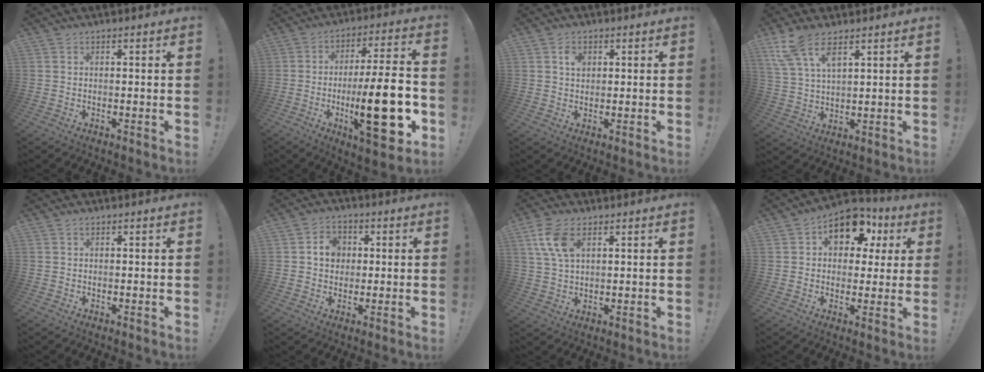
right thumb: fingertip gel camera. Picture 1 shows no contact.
{"total": 23.7, "force": [-5.3, 6.5, 22.2], "torque": [-0.341, 0.009, -0.081]}
{"total": 3.2, "force": [1.1, 2.4, 1.9], "torque": [-0.017, -0.003, 0.014]}
{"total": 9.6, "force": [6.5, 3.3, 6.2], "torque": [-0.119, -0.026, 0.123]}
{"total": 0.6, "force": [0.3, 0.4, 0.2], "torque": [0.001, -0.002, 0.005]}
{"total": 6.8, "force": [1.3, 5.8, 3.2], "torque": [-0.046, 0.003, 0.025]}
{"total": 9.2, "force": [4.0, 5.0, 6.6], "torque": [-0.134, -0.006, 0.076]}
{"total": 13.3, "force": [5.3, 9.2, 8.1], "torque": [-0.105, -0.017, 0.098]}